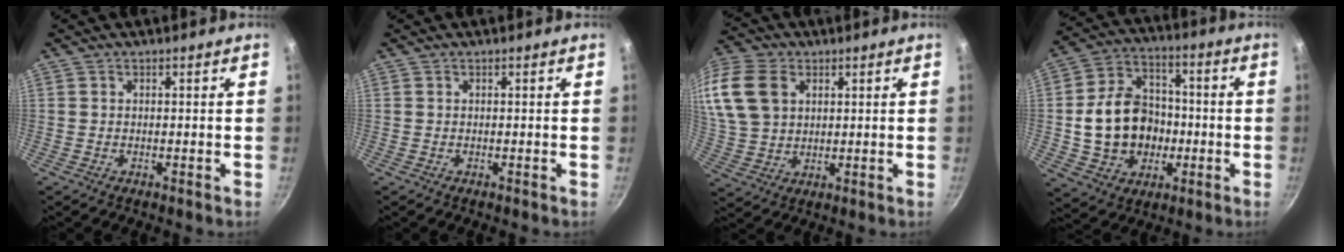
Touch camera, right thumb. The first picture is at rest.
{"total": 0.0}
{"total": 16.3, "force": [5.6, 11.6, 10.0], "torque": [-0.212, 0.002, 0.114]}
{"total": 16.6, "force": [-1.7, 13.4, 9.6], "torque": [-0.138, 0.038, -0.021]}